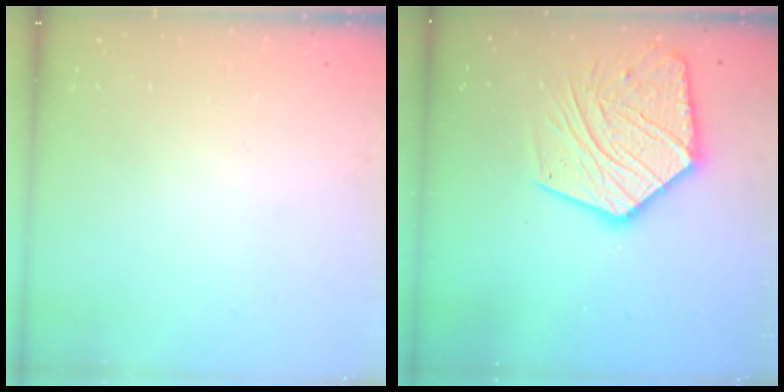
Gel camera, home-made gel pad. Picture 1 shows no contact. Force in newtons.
{"total": 20.8, "press": 20.7, "slide": 1.6}